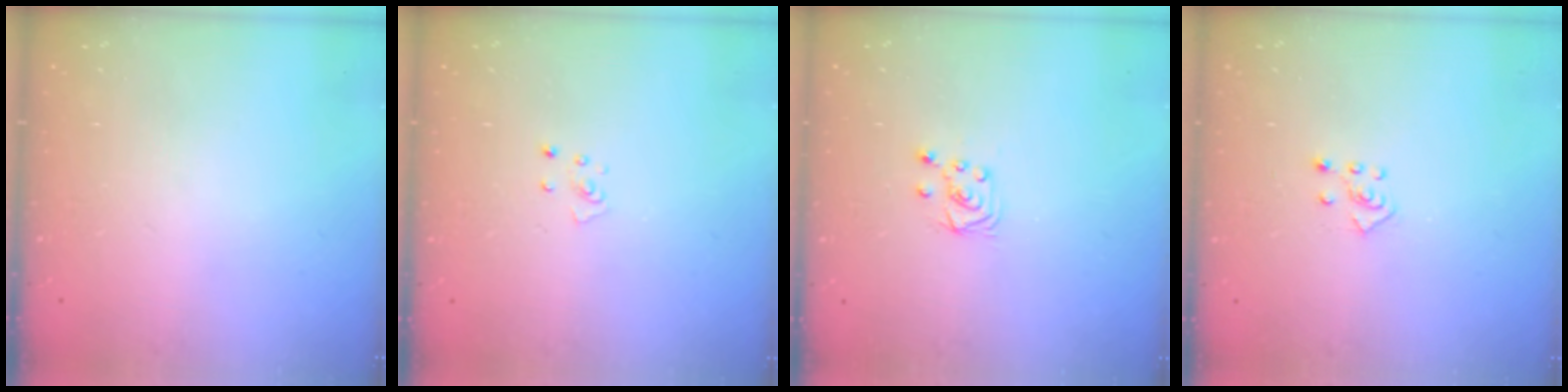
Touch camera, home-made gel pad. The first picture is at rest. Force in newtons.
{"total": 3.3, "press": 3.3, "slide": 0.3}
{"total": 4.5, "press": 4.5, "slide": 0.5}
{"total": 4.7, "press": 4.6, "slide": 0.6}